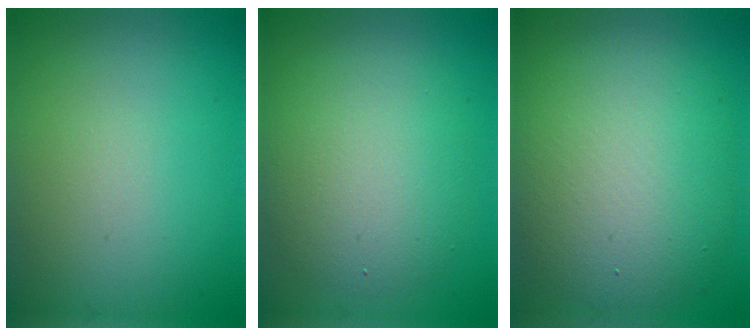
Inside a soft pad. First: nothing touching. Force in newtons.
{"total": 5.6, "press": 5.6, "slide": 0.5}
{"total": 9.5, "press": 9.4, "slide": 0.6}